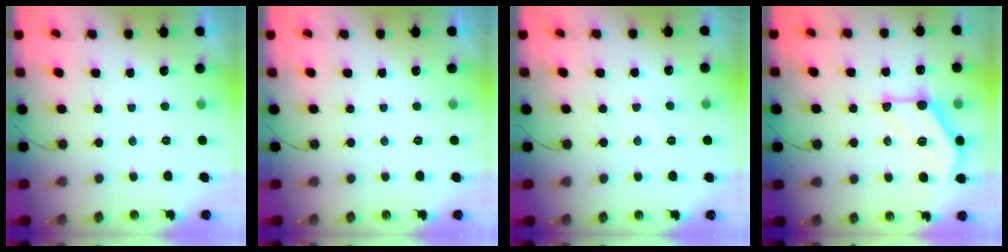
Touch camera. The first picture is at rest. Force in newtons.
{"total": 0.0}
{"total": 4.5, "press": 4.4, "slide": 0.6}
{"total": 13.7, "press": 13.7, "slide": 0.3}